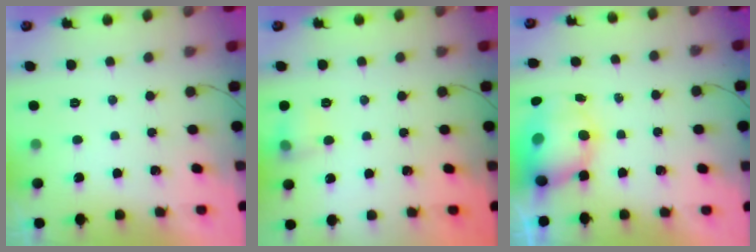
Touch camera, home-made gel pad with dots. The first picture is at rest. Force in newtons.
{"total": 7.1, "press": 7.0, "slide": 1.2}
{"total": 11.0, "press": 10.9, "slide": 0.9}